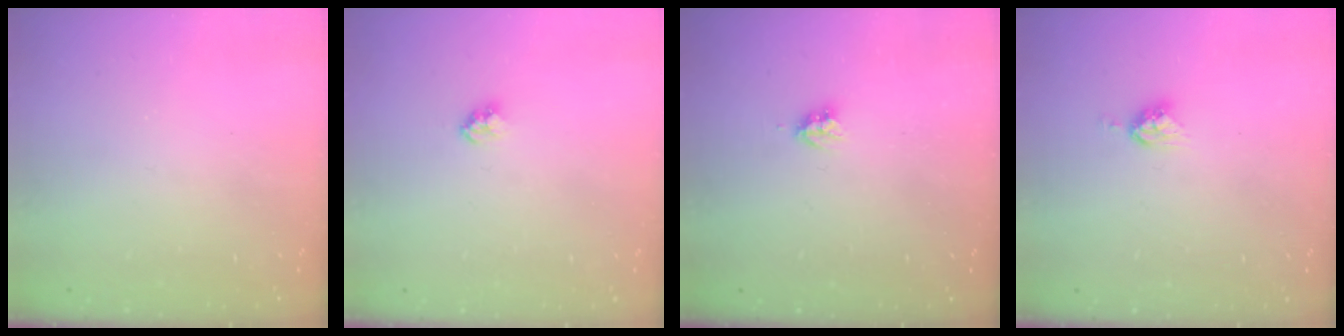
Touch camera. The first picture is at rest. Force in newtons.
{"total": 2.5, "press": 2.4, "slide": 0.4}
{"total": 3.7, "press": 3.7, "slide": 0.1}
{"total": 4.5, "press": 4.4, "slide": 0.5}